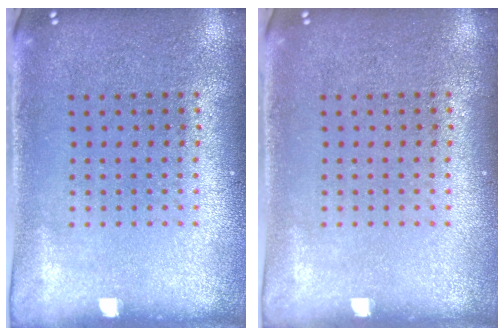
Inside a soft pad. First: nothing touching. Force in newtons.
{"total": 0.0}